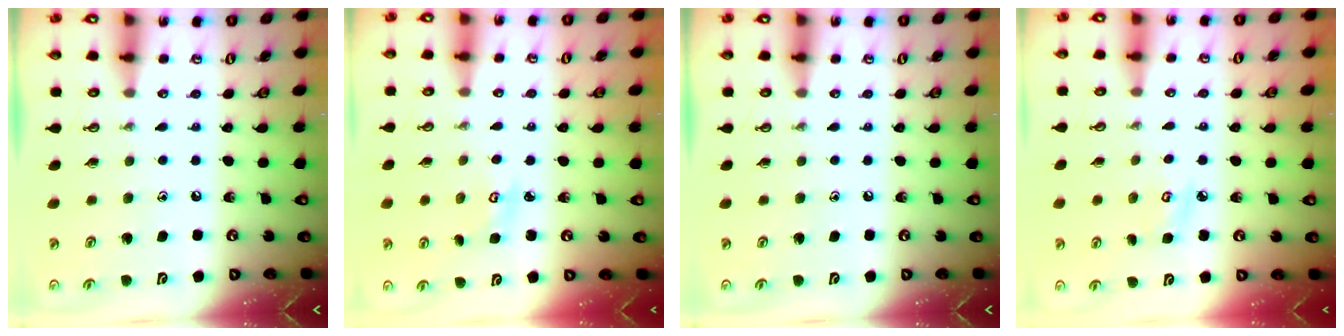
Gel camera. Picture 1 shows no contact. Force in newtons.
{"total": 2.8, "press": 2.8, "slide": 0.3}
{"total": 0.0}
{"total": 4.4, "press": 4.4, "slide": 0.4}